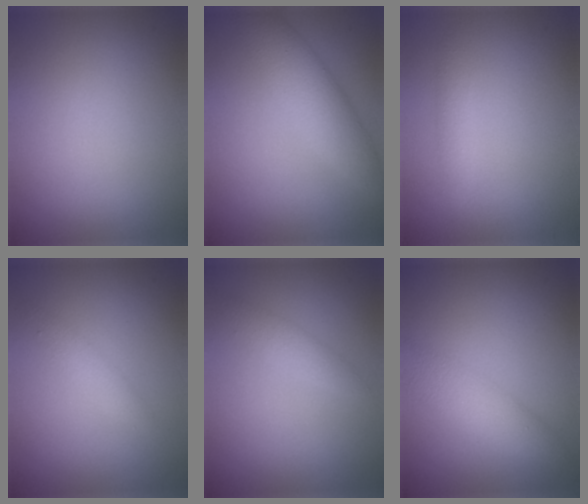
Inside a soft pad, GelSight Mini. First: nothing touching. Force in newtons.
{"total": 4.5, "press": 4.5, "slide": 0.1}
{"total": 1.3, "press": 1.3, "slide": 0.0}
{"total": 1.5, "press": 1.5, "slide": 0.0}
{"total": 1.4, "press": 1.4, "slide": 0.0}
{"total": 3.8, "press": 3.8, "slide": 0.1}